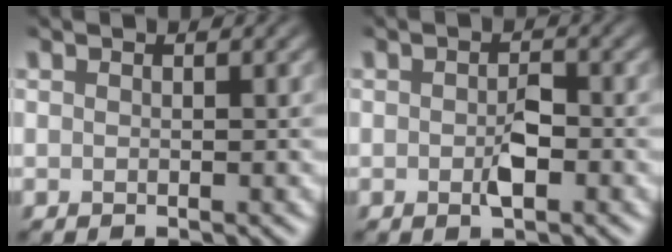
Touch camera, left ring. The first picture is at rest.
{"total": 2.1, "force": [-0.8, 1.0, 1.7], "torque": [-0.030, 0.001, -0.015]}